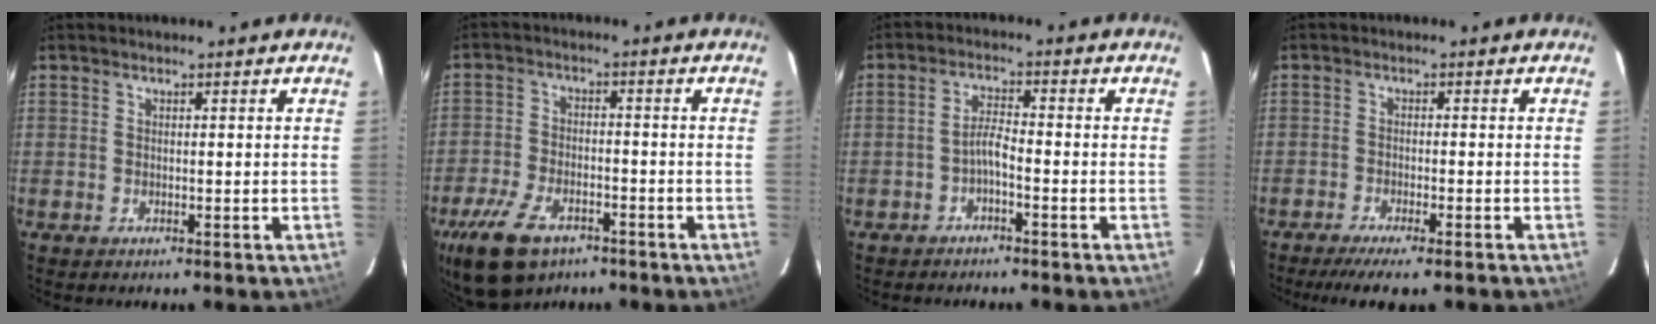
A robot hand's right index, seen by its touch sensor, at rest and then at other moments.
{"total": 12.8, "force": [-8.1, 6.9, 7.2], "torque": [-0.173, -0.016, -0.145]}
{"total": 2.7, "force": [-1.8, 0.3, 2.0], "torque": [-0.047, 0.010, -0.034]}
{"total": 8.0, "force": [-6.5, 1.0, 4.6], "torque": [-0.100, -0.030, -0.105]}